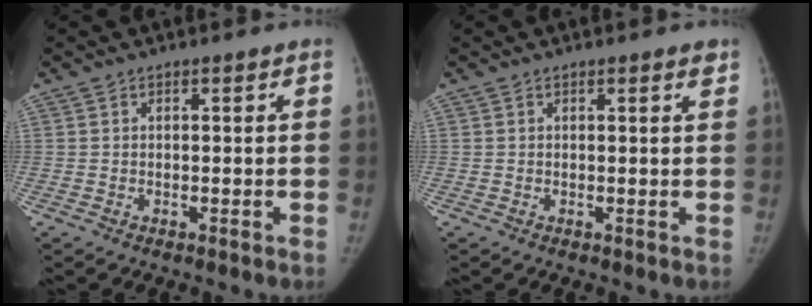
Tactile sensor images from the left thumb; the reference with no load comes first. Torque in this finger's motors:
{"motor_torque": [-0.24, 0.07, 0.29, -0.31, 0.07]}